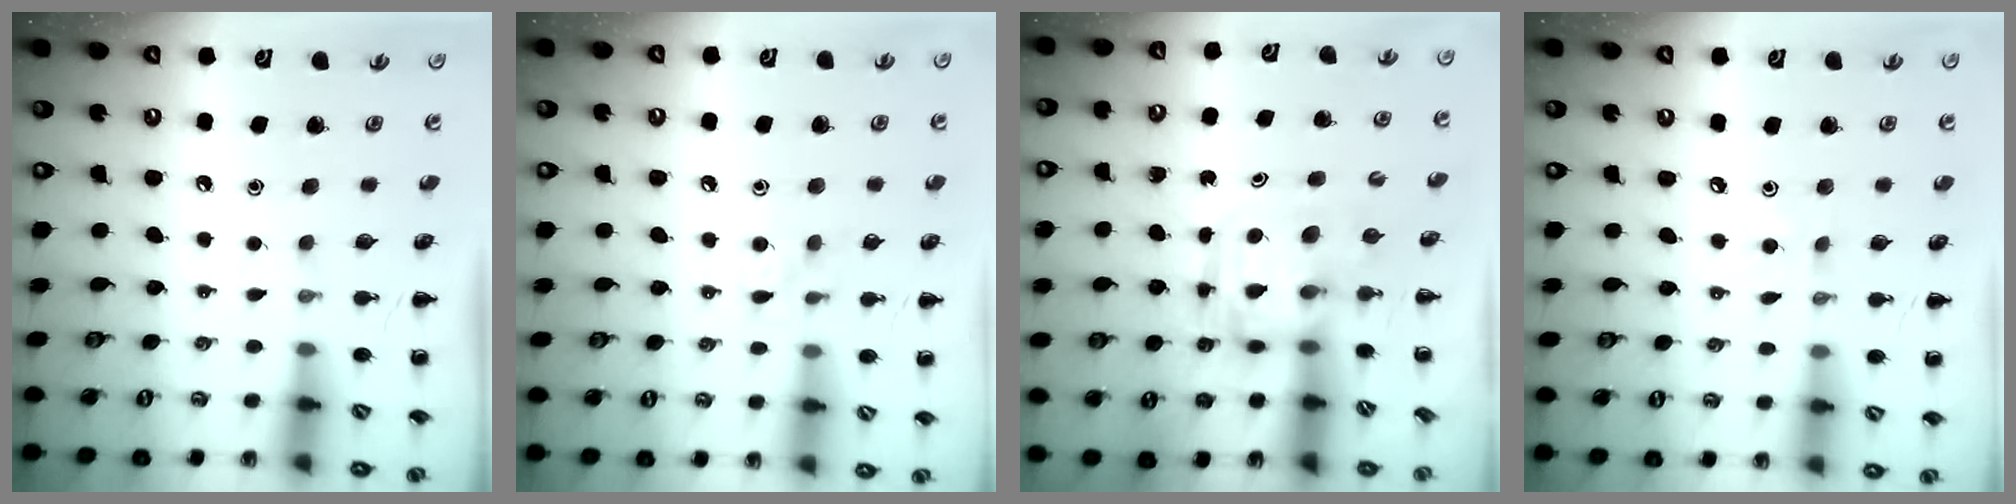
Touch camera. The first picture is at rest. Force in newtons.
{"total": 6.4, "press": 6.0, "slide": 2.1}
{"total": 3.0, "press": 3.0, "slide": 0.3}
{"total": 2.5, "press": 2.3, "slide": 0.8}